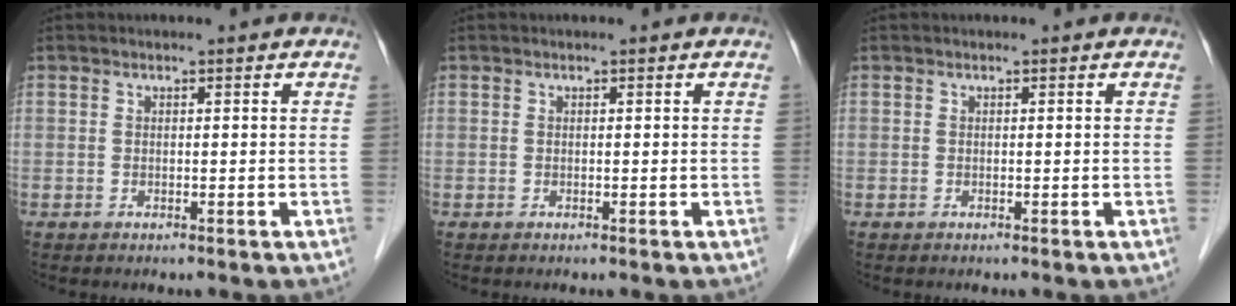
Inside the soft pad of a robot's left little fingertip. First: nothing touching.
{"total": 0.0}
{"total": 0.0}